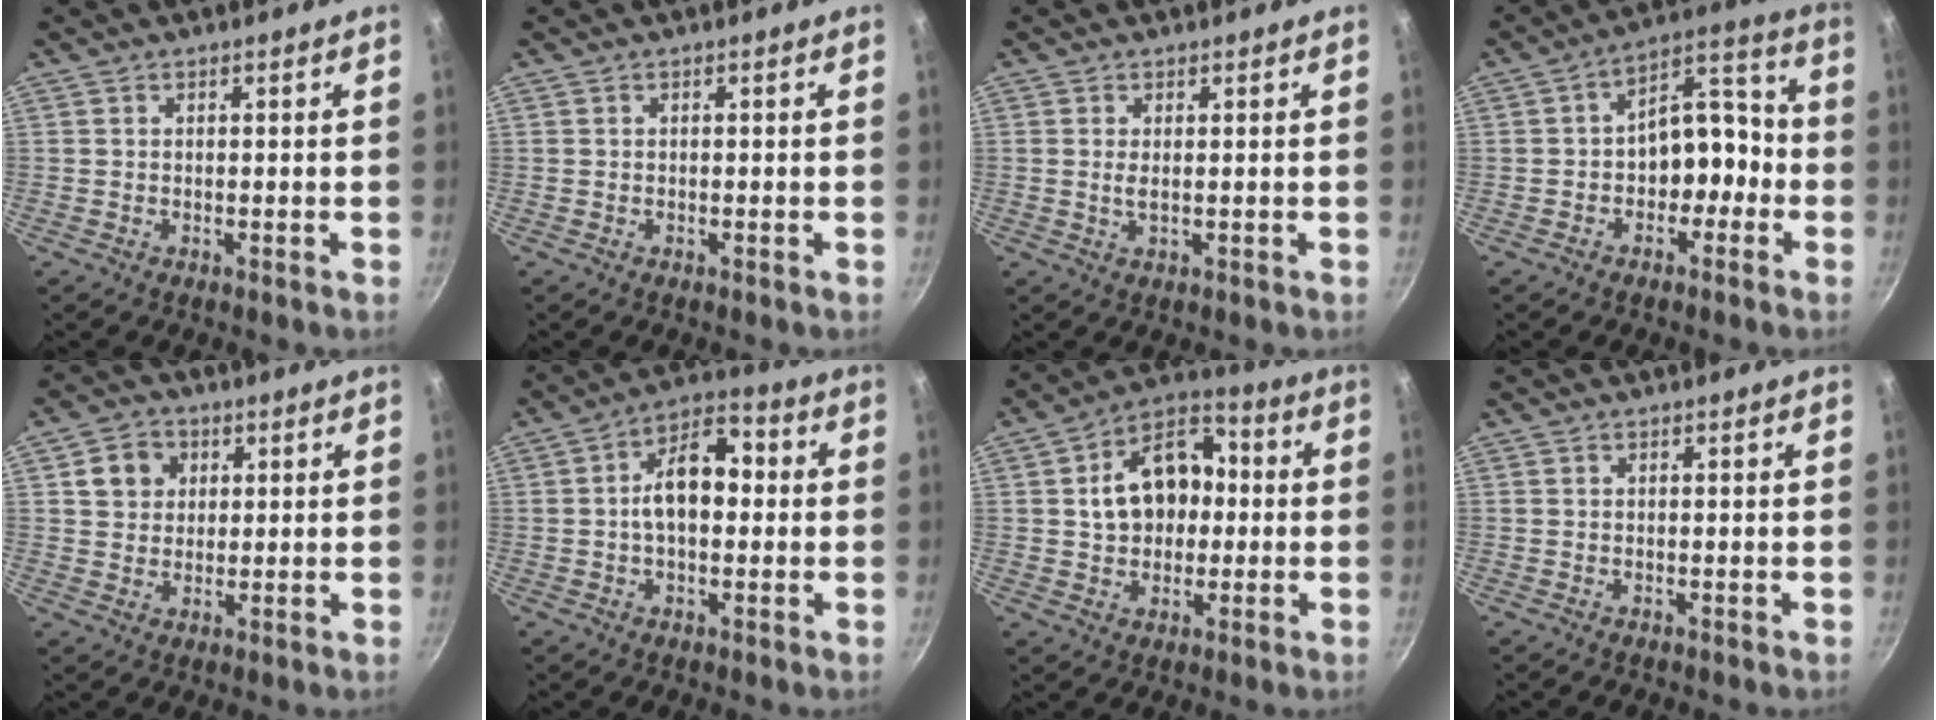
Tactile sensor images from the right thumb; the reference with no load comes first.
{"total": 0.0}
{"total": 1.4, "force": [0.1, 0.5, 1.3], "torque": [-0.029, -0.006, 0.007]}
{"total": 11.7, "force": [-2.1, 7.4, 8.8], "torque": [-0.084, 0.049, -0.045]}
{"total": 6.4, "force": [2.0, 5.5, 2.7], "torque": [-0.018, -0.003, 0.033]}
{"total": 11.0, "force": [0.5, 6.4, 8.9], "torque": [-0.133, 0.030, -0.001]}
{"total": 14.4, "force": [1.1, 10.0, 10.2], "torque": [-0.128, 0.028, 0.010]}
{"total": 0.0}